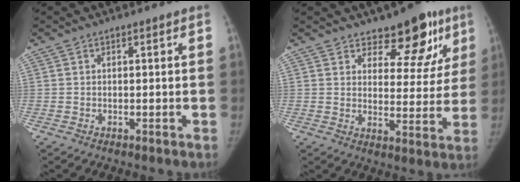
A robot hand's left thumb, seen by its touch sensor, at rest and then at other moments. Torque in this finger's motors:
{"motor_torque": [0.02, 0.07, -0.07, -0.09, -0.06]}